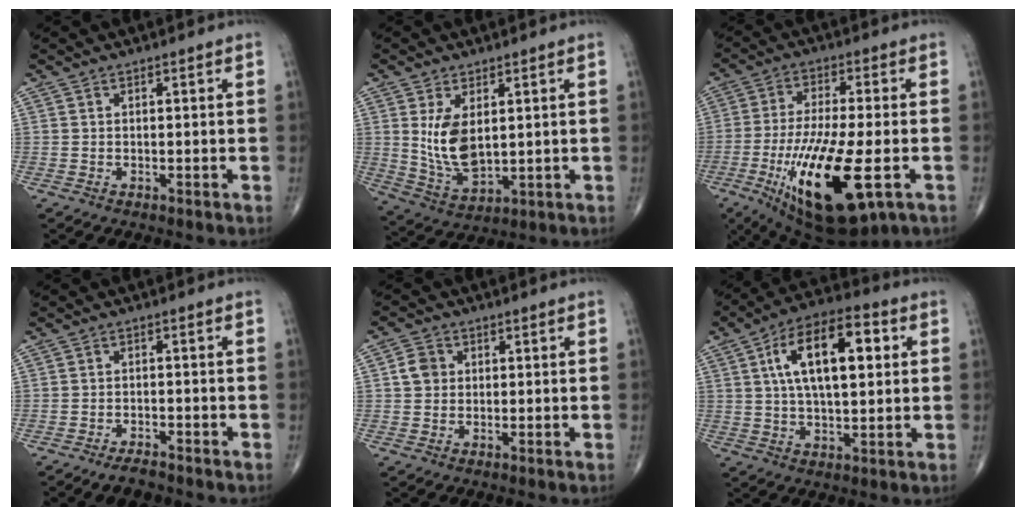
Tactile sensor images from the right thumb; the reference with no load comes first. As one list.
[{"total": 9.3, "force": [1.9, 5.1, 7.5], "torque": [-0.135, -0.020, 0.054]}, {"total": 21.0, "force": [-6.4, 6.7, 18.9], "torque": [-0.369, -0.025, -0.091]}, {"total": 3.3, "force": [-2.8, 1.1, 1.5], "torque": [-0.028, 0.010, -0.045]}, {"total": 3.8, "force": [0.5, 3.3, 1.7], "torque": [-0.022, 0.005, 0.004]}, {"total": 16.6, "force": [4.0, 7.7, 14.2], "torque": [-0.223, 0.013, 0.062]}]